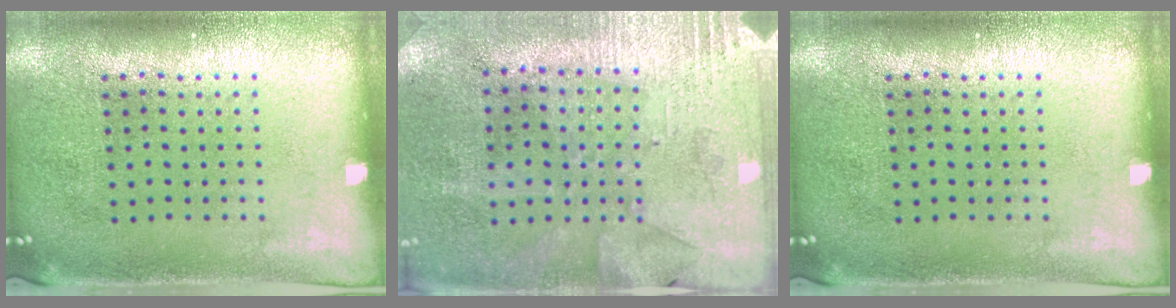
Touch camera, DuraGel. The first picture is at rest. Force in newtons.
{"total": 2.7, "press": 2.2, "slide": 1.5}
{"total": 0.0}